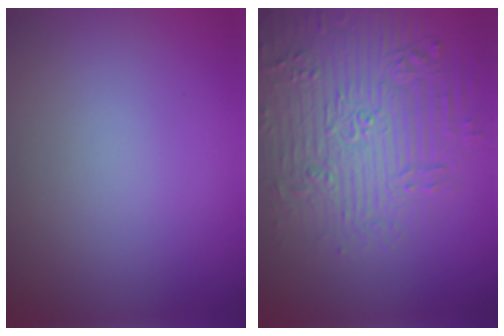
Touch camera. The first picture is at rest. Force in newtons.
{"total": 7.5, "press": 7.3, "slide": 1.7}